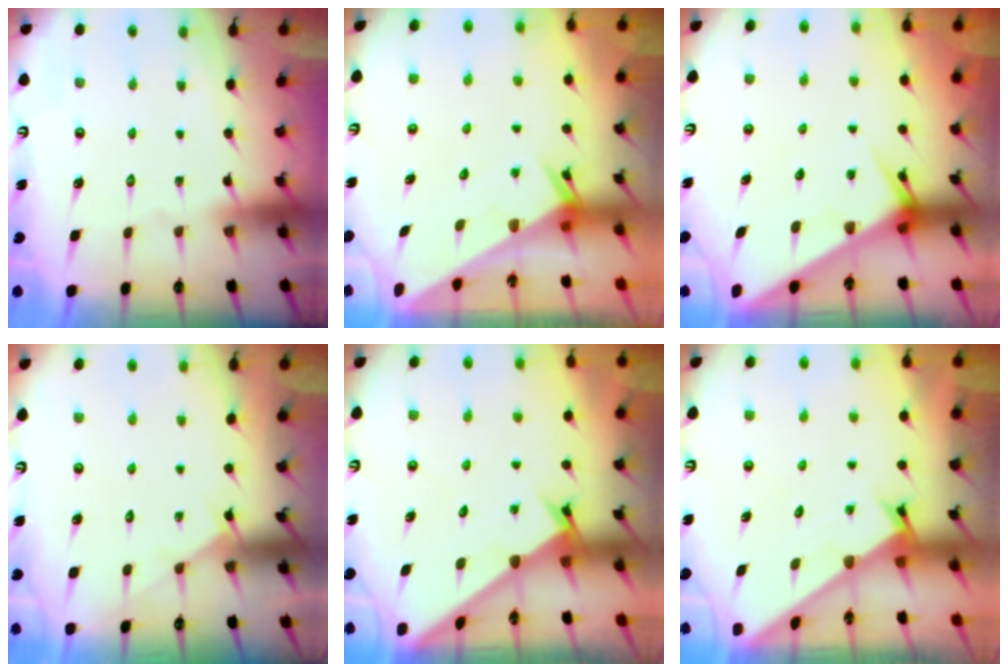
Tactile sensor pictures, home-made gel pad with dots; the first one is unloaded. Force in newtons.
{"total": 2.5, "press": 2.5, "slide": 0.1}
{"total": 4.9, "press": 4.8, "slide": 0.5}
{"total": 2.8, "press": 2.7, "slide": 0.4}
{"total": 1.7, "press": 1.7, "slide": 0.1}
{"total": 1.6, "press": 1.6, "slide": 0.1}